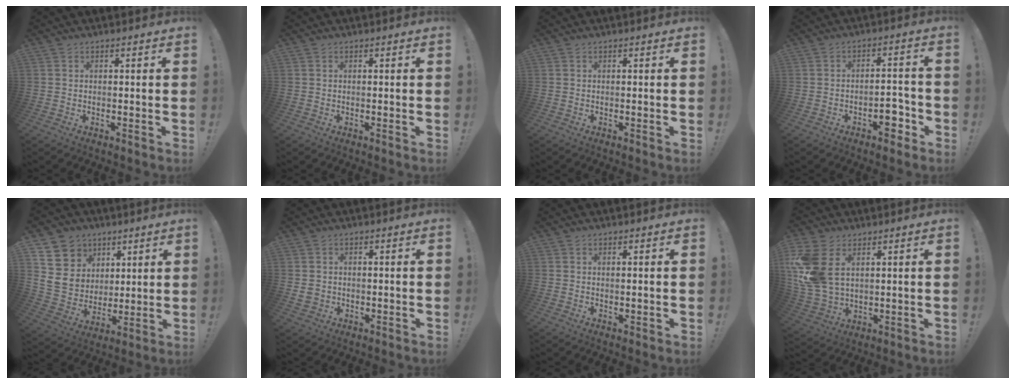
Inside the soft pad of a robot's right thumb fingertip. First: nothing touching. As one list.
[{"total": 0.0}, {"total": 0.0}, {"total": 6.7, "force": [-3.8, 3.4, 4.3], "torque": [-0.050, 0.020, -0.063]}, {"total": 12.2, "force": [4.5, 11.0, 2.8], "torque": [-0.043, -0.025, 0.106]}, {"total": 2.4, "force": [0.1, 2.2, 0.8], "torque": [-0.013, 0.004, 0.004]}, {"total": 0.9, "force": [0.6, 0.2, 0.6], "torque": [-0.008, 0.000, 0.009]}, {"total": 15.2, "force": [4.2, 10.1, 10.5], "torque": [-0.221, -0.021, 0.081]}]